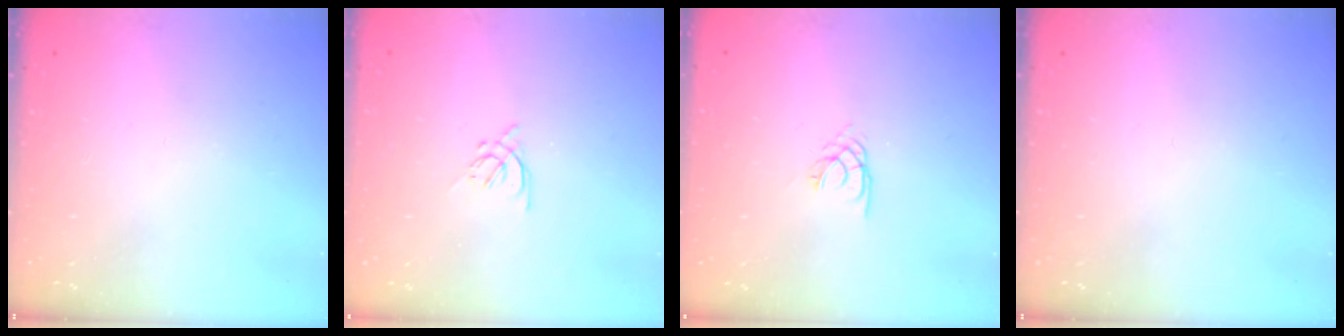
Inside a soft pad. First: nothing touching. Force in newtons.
{"total": 2.0, "press": 1.9, "slide": 0.5}
{"total": 1.7, "press": 1.7, "slide": 0.1}
{"total": 0.0}